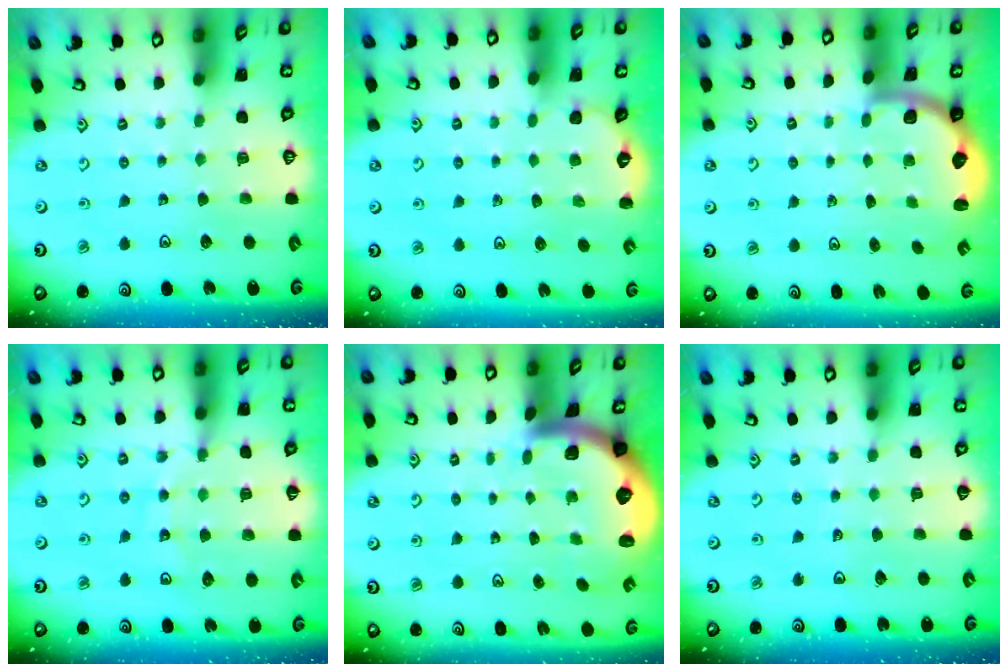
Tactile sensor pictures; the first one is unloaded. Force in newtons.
{"total": 1.5, "press": 1.0, "slide": 1.1}
{"total": 2.4, "press": 1.9, "slide": 1.4}
{"total": 10.3, "press": 10.1, "slide": 2.3}
{"total": 2.7, "press": 2.5, "slide": 0.9}
{"total": 1.6, "press": 1.6, "slide": 0.2}